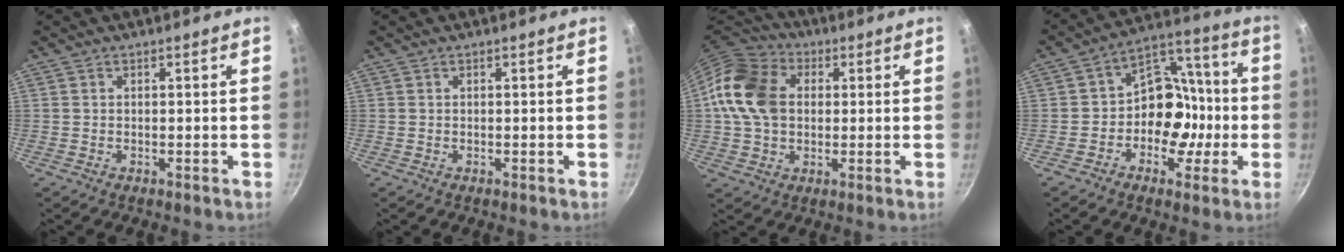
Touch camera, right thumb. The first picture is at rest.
{"total": 0.0}
{"total": 15.4, "force": [1.7, 12.1, 9.3], "torque": [-0.152, 0.024, 0.016]}
{"total": 12.9, "force": [-2.6, 10.2, 7.5], "torque": [-0.048, 0.056, -0.052]}